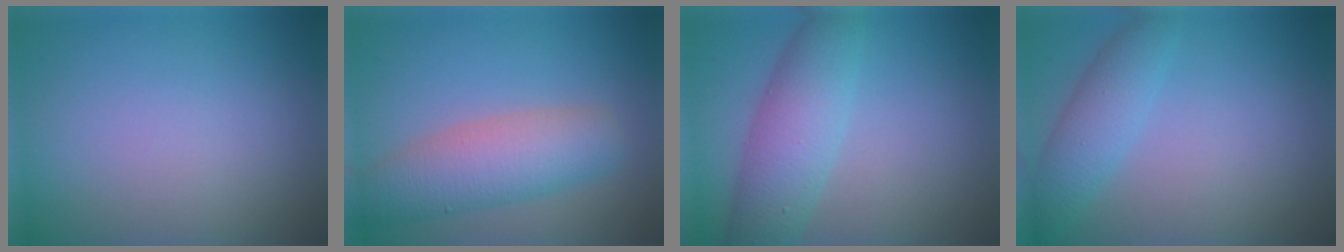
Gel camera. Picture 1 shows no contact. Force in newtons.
{"total": 5.5, "press": 5.5, "slide": 0.3}
{"total": 5.9, "press": 5.9, "slide": 0.2}
{"total": 3.0, "press": 3.0, "slide": 0.2}